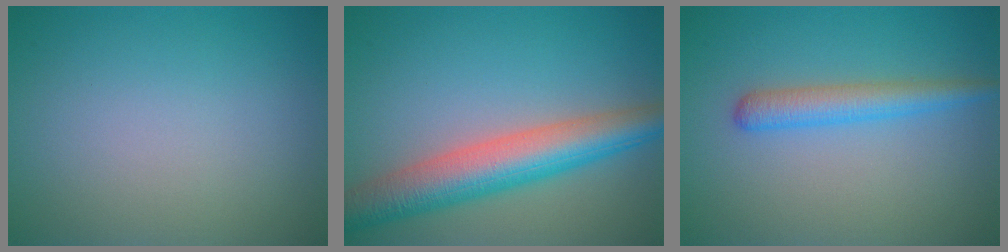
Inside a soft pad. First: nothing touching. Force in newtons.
{"total": 7.3, "press": 7.3, "slide": 0.3}
{"total": 2.8, "press": 2.8, "slide": 0.1}